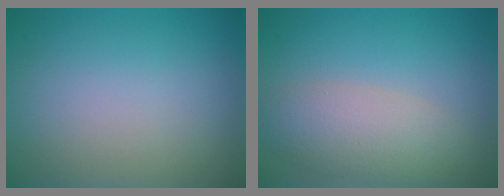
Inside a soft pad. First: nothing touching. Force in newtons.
{"total": 4.6, "press": 4.6, "slide": 0.2}